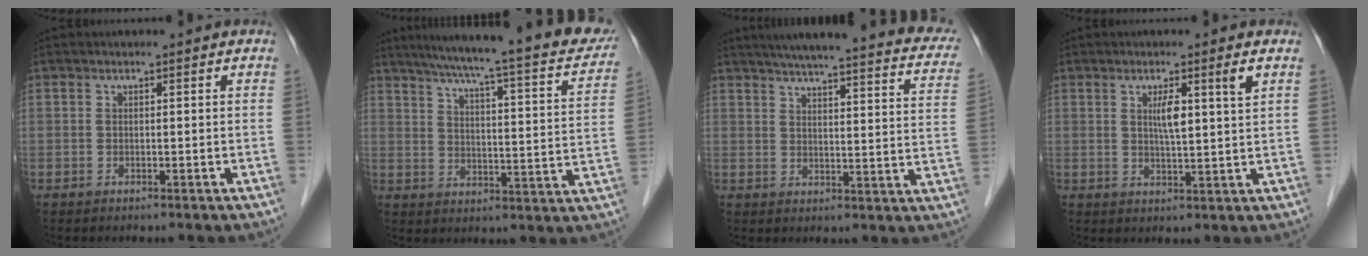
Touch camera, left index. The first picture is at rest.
{"total": 24.9, "force": [20.9, 2.8, 13.2], "torque": [-0.193, -0.021, 0.257]}
{"total": 26.1, "force": [22.3, 3.3, 13.2], "torque": [-0.180, -0.017, 0.256]}
{"total": 5.1, "force": [2.0, -0.3, 4.7], "torque": [-0.081, 0.002, 0.033]}